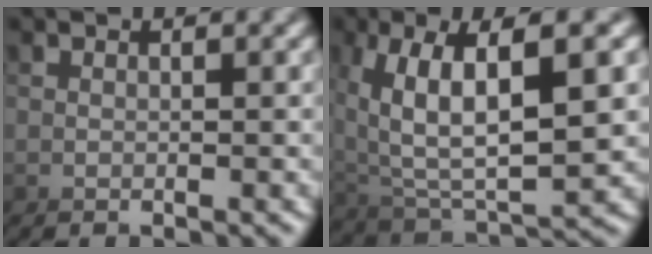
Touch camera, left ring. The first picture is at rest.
{"total": 4.0, "force": [2.3, 0.4, 3.3], "torque": [-0.120, 0.020, 0.031]}